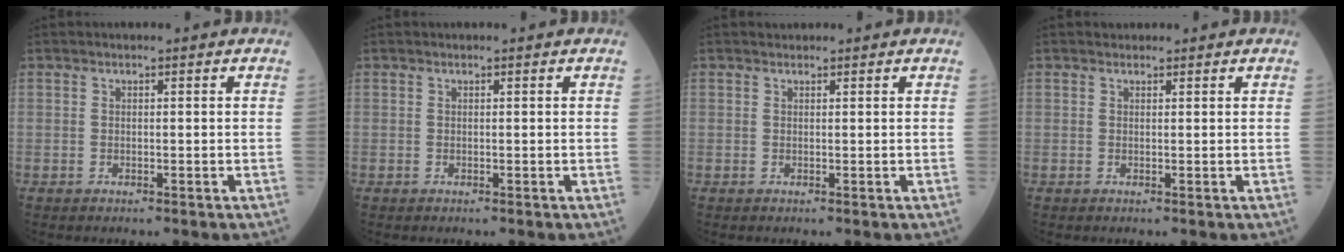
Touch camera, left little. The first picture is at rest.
{"total": 0.0}
{"total": 0.6, "force": [0.5, 0.3, 0.0], "torque": [-0.009, 0.006, 0.009]}
{"total": 0.7, "force": [0.6, 0.4, 0.0], "torque": [-0.006, 0.005, 0.008]}